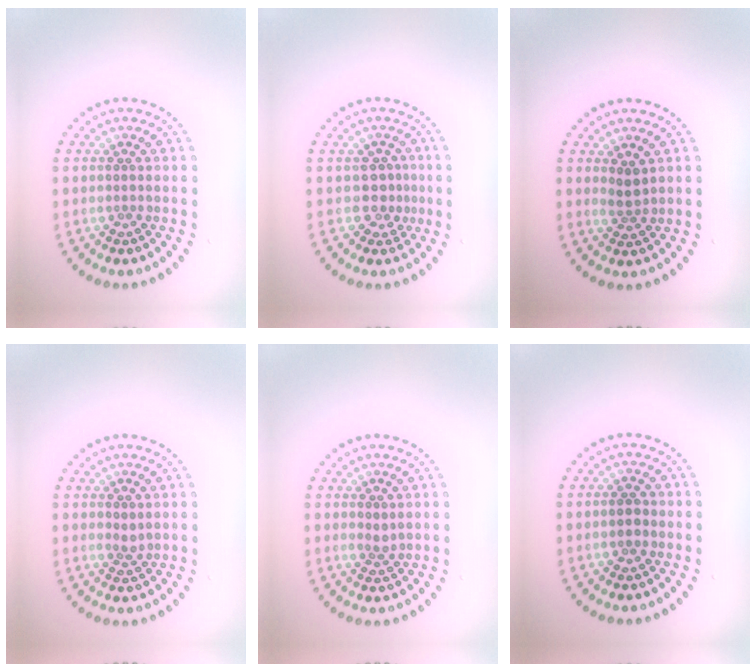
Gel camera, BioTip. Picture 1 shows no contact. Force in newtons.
{"total": 2.0, "press": 1.6, "slide": 1.3}
{"total": 1.4, "press": 1.1, "slide": 0.9}
{"total": 0.9, "press": 0.7, "slide": 0.6}
{"total": 0.9, "press": 0.7, "slide": 0.5}
{"total": 1.2, "press": 1.2, "slide": 0.2}